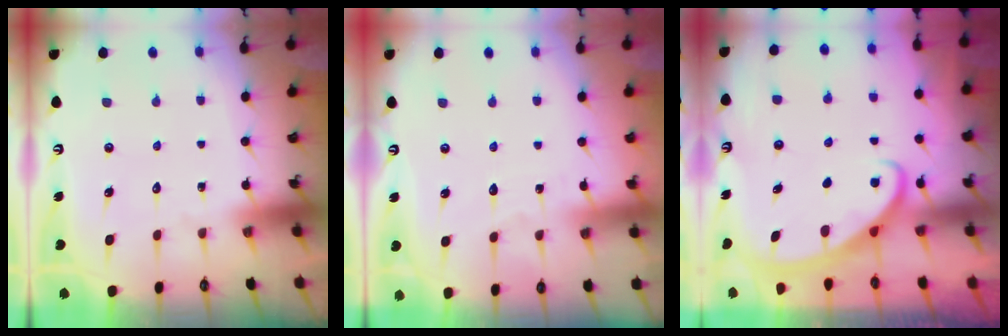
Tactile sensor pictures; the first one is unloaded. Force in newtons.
{"total": 2.7, "press": 2.7, "slide": 0.4}
{"total": 2.8, "press": 2.8, "slide": 0.4}